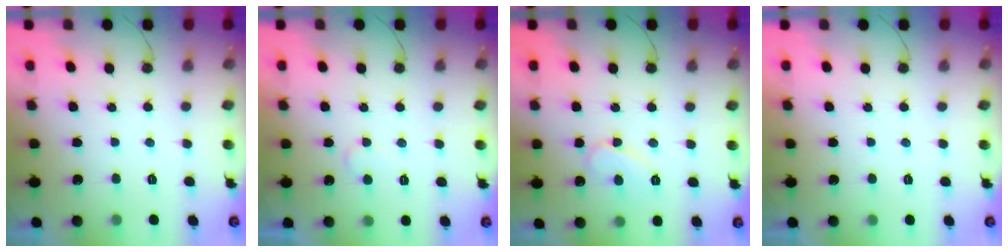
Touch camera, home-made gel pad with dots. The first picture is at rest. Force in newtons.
{"total": 4.1, "press": 4.1, "slide": 0.2}
{"total": 6.8, "press": 6.8, "slide": 0.6}
{"total": 1.9, "press": 1.9, "slide": 0.1}